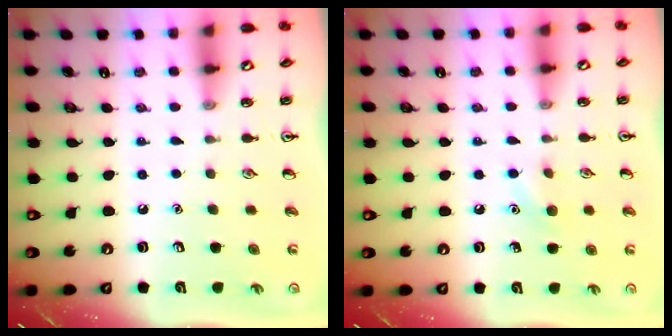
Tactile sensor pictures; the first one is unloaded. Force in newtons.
{"total": 6.0, "press": 5.8, "slide": 1.8}